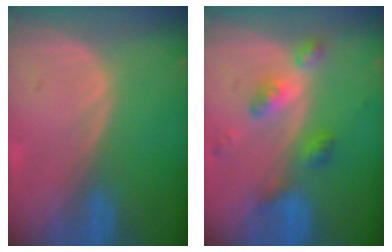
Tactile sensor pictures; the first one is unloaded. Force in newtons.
{"total": 6.0, "press": 5.3, "slide": 2.8}